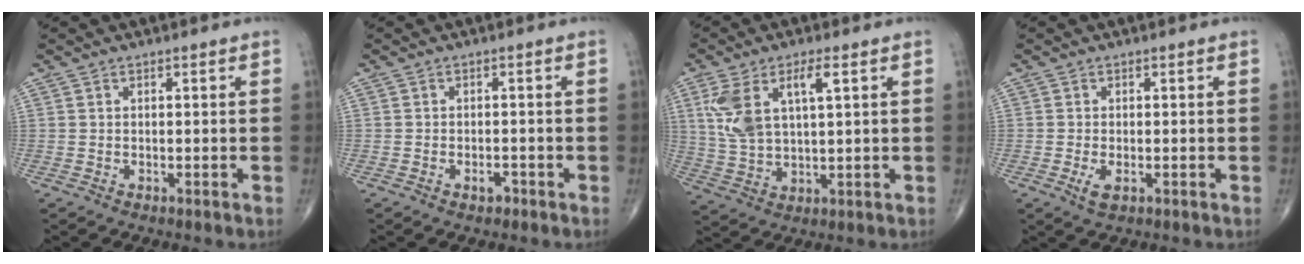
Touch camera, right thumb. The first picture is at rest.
{"total": 1.7, "force": [-1.0, 0.9, 1.0], "torque": [-0.014, 0.006, -0.014]}
{"total": 10.6, "force": [3.6, 4.5, 8.9], "torque": [-0.188, 0.000, 0.076]}
{"total": 2.4, "force": [-0.7, 1.1, 2.0], "torque": [-0.041, -0.005, -0.012]}